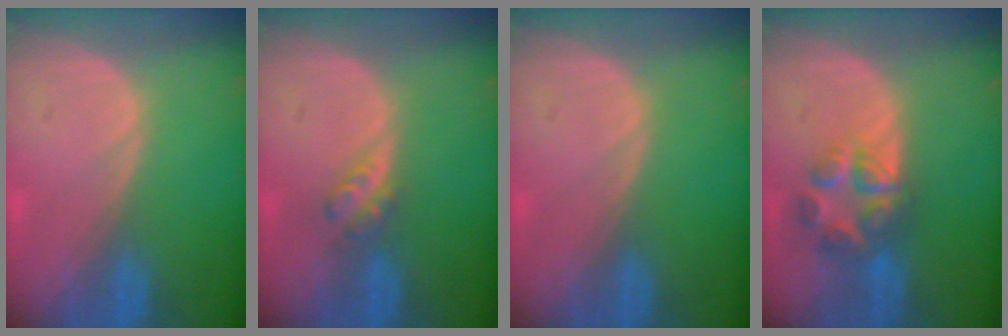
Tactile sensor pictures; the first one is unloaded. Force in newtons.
{"total": 2.9, "press": 2.5, "slide": 1.5}
{"total": 0.0}
{"total": 7.0, "press": 6.0, "slide": 3.8}